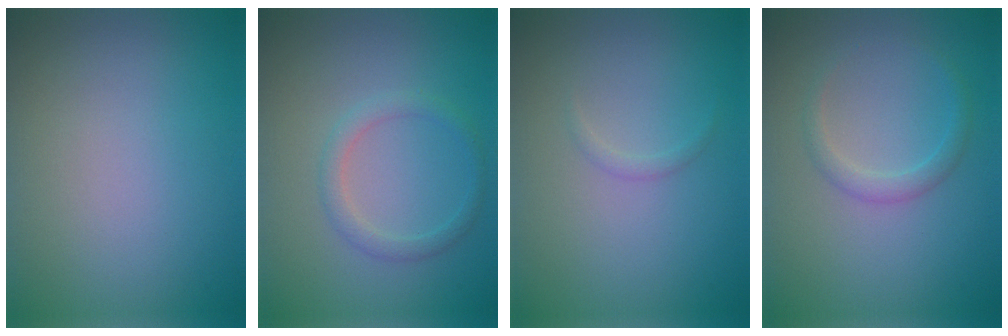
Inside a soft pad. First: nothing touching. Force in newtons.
{"total": 1.7, "press": 1.7, "slide": 0.0}
{"total": 0.6, "press": 0.6, "slide": 0.0}
{"total": 1.6, "press": 1.6, "slide": 0.1}